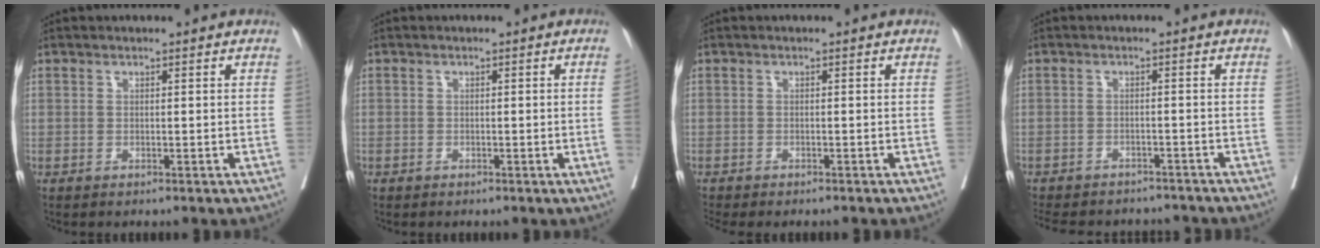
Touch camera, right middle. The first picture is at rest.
{"total": 0.7, "force": [0.3, 0.0, 0.6], "torque": [-0.009, 0.005, 0.004]}
{"total": 4.7, "force": [-4.1, 0.8, 2.1], "torque": [-0.021, -0.002, -0.057]}
{"total": 13.9, "force": [-12.3, 4.9, 4.3], "torque": [-0.104, 0.002, -0.152]}